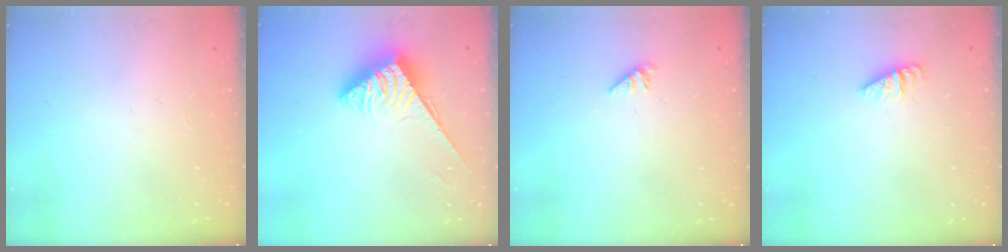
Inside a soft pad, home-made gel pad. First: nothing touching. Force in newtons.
{"total": 3.9, "press": 3.9, "slide": 0.5}
{"total": 0.0}
{"total": 2.1, "press": 2.1, "slide": 0.3}